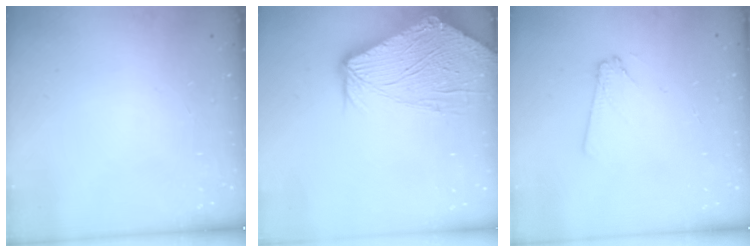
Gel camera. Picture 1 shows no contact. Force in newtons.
{"total": 11.1, "press": 10.9, "slide": 1.9}
{"total": 2.9, "press": 2.9, "slide": 0.4}